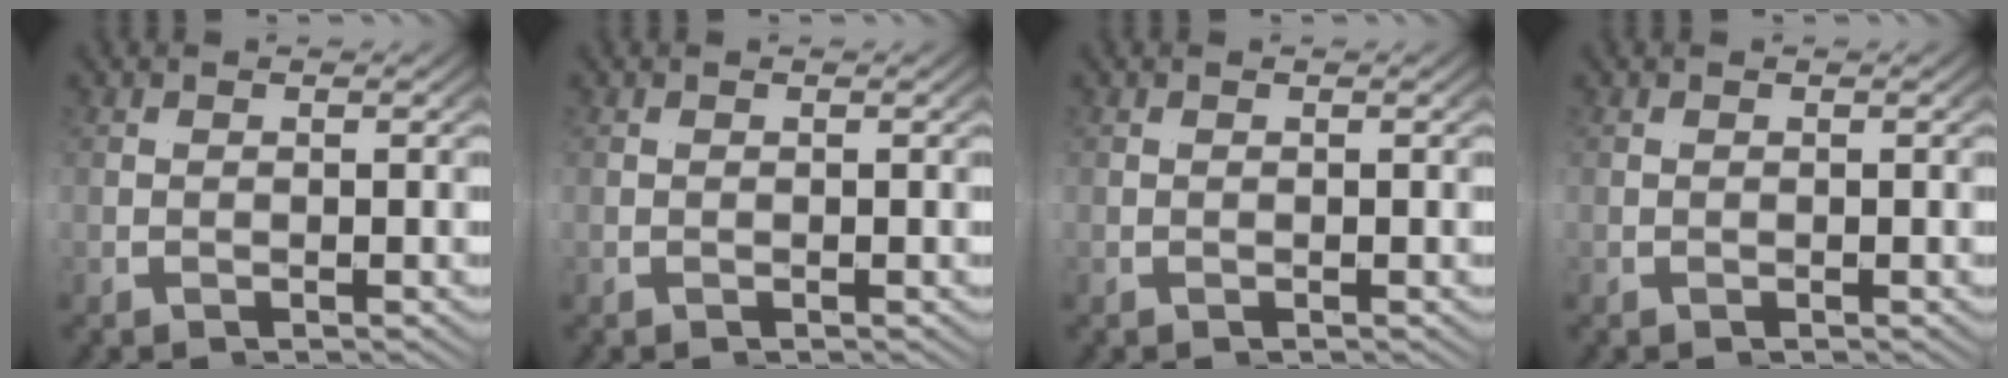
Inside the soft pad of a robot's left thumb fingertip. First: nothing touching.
{"total": 0.0}
{"total": 0.0}
{"total": 0.0}